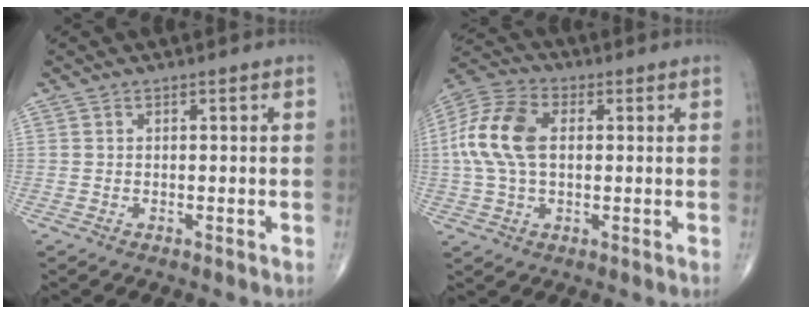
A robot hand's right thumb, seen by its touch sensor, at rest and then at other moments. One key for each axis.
{"total": 12.8, "fx": 1.4, "fy": 7.7, "fz": 10.2, "tx": -0.221, "ty": 0.024, "tz": 0.021}